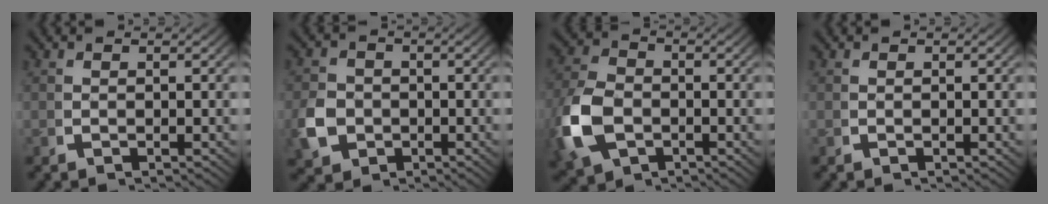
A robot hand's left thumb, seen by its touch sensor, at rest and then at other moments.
{"total": 5.4, "force": [-1.4, 4.5, 2.7], "torque": [-0.076, -0.021, -0.016]}
{"total": 8.0, "force": [-2.1, 5.8, 5.1], "torque": [-0.145, -0.027, -0.023]}
{"total": 0.0}